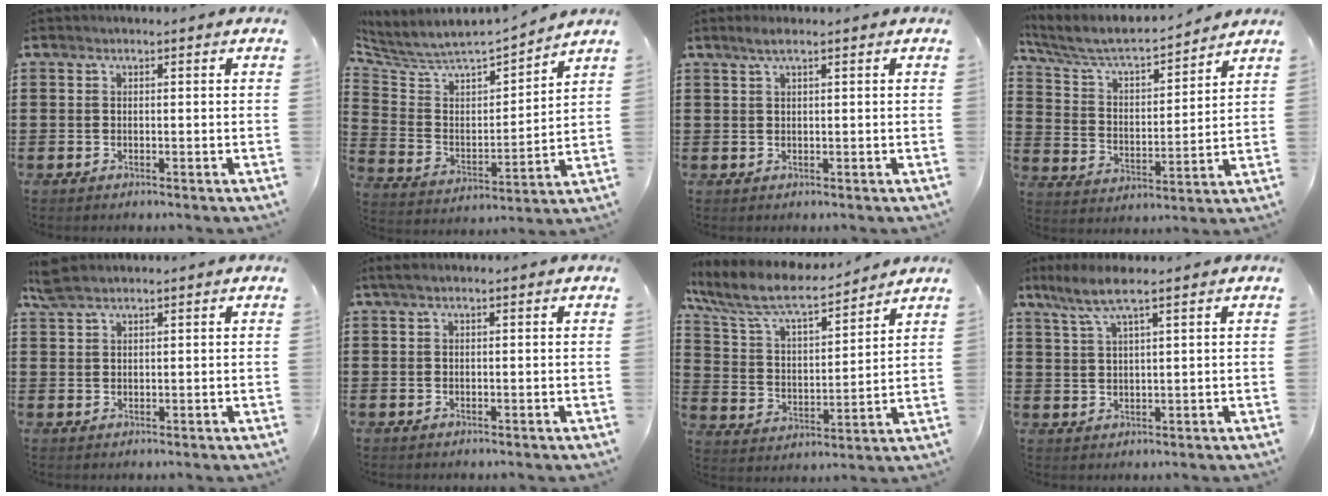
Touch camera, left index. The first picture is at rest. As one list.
[{"total": 4.7, "force": [4.3, 1.3, 1.1], "torque": [-0.052, -0.042, 0.066]}, {"total": 1.8, "force": [0.9, 0.1, 1.6], "torque": [-0.030, 0.000, 0.017]}, {"total": 5.9, "force": [5.2, 1.0, 2.7], "torque": [-0.076, -0.034, 0.082]}, {"total": 3.0, "force": [2.3, 0.8, 1.6], "torque": [-0.038, 0.003, 0.045]}, {"total": 0.9, "force": [0.3, 0.1, 0.8], "torque": [-0.016, -0.002, 0.006]}, {"total": 8.8, "force": [7.3, 1.9, 4.5], "torque": [-0.117, -0.037, 0.123]}, {"total": 5.4, "force": [3.6, 0.5, 4.0], "torque": [-0.094, -0.003, 0.063]}]